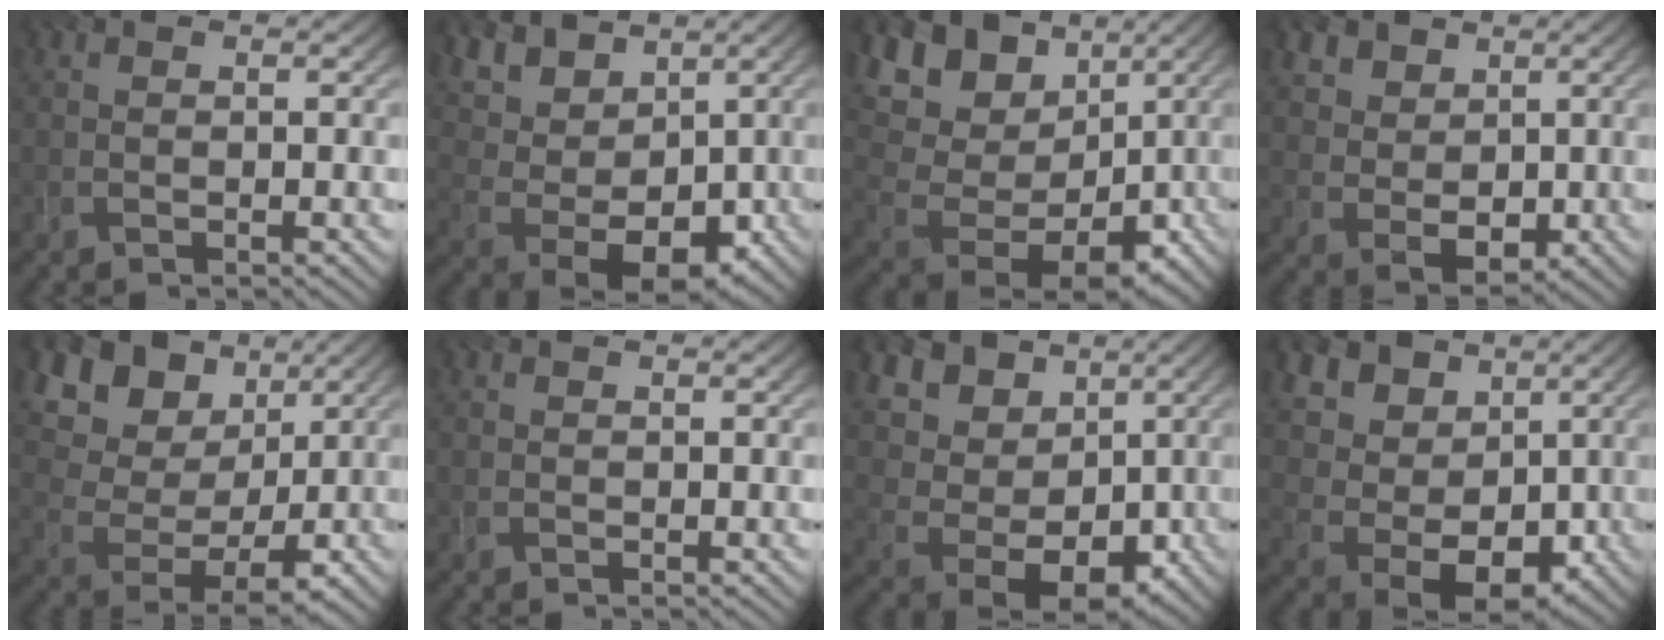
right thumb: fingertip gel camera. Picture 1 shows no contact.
{"total": 10.0, "force": [3.5, 6.9, 6.3], "torque": [-0.144, 0.011, 0.066]}
{"total": 15.6, "force": [4.5, 11.5, 9.6], "torque": [-0.212, 0.030, 0.096]}
{"total": 5.8, "force": [2.1, 4.6, 2.8], "torque": [-0.093, -0.007, 0.041]}
{"total": 13.2, "force": [6.9, 8.8, 7.1], "torque": [-0.173, 0.032, 0.120]}
{"total": 0.0}
{"total": 13.4, "force": [3.4, 10.5, 7.6], "torque": [-0.193, 0.025, 0.067]}
{"total": 12.0, "force": [3.7, 9.4, 6.5], "torque": [-0.169, 0.024, 0.063]}